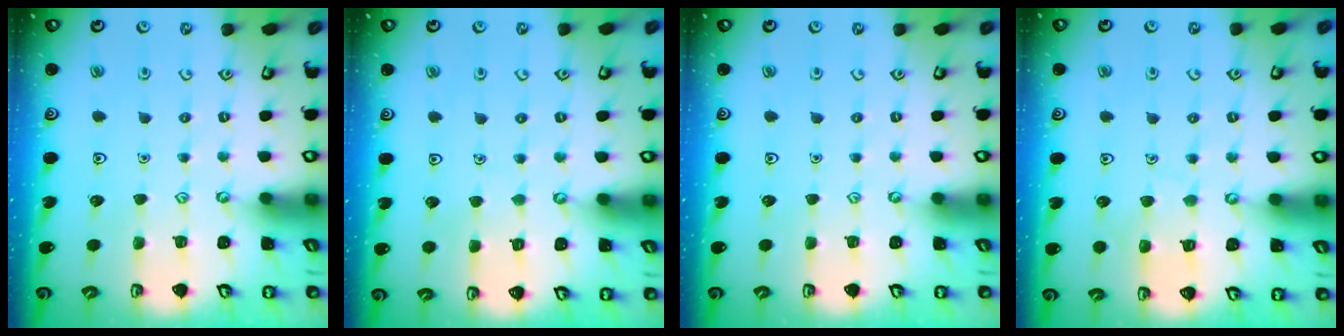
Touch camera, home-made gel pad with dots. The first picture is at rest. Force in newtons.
{"total": 2.9, "press": 2.9, "slide": 0.3}
{"total": 0.0}
{"total": 6.1, "press": 6.1, "slide": 0.4}